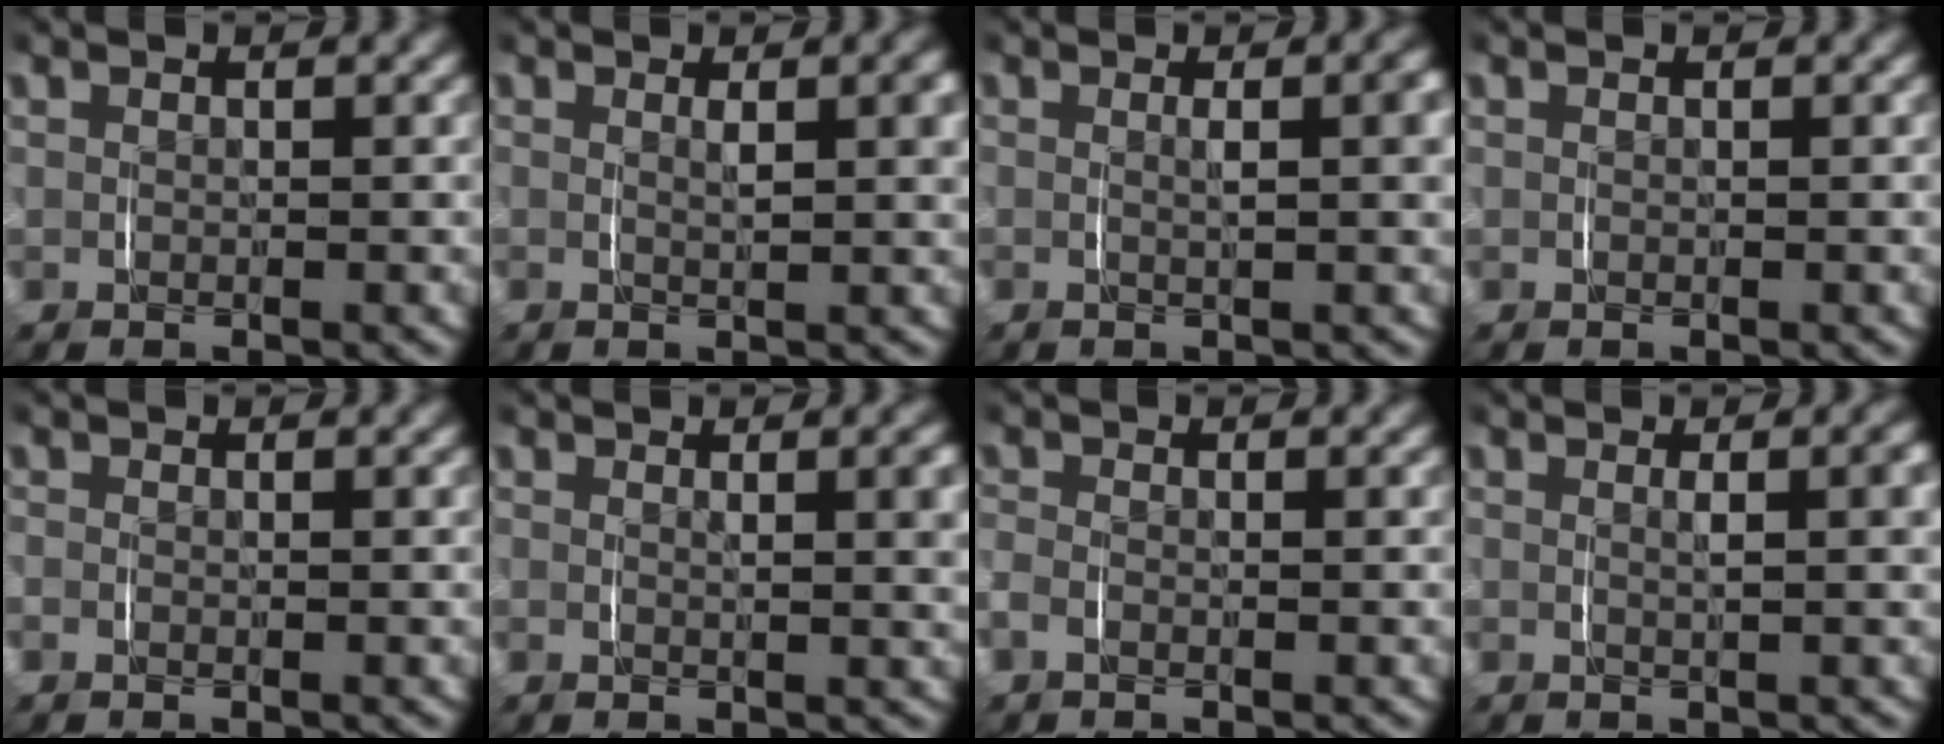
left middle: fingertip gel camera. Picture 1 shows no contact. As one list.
[{"total": 1.5, "force": [0.4, 0.0, 1.5], "torque": [-0.018, -0.004, 0.006]}, {"total": 1.9, "force": [0.1, 0.1, 1.9], "torque": [-0.022, 0.000, -0.001]}, {"total": 0.0}, {"total": 0.6, "force": [-0.6, 0.2, 0.1], "torque": [-0.008, -0.003, -0.012]}, {"total": 1.5, "force": [0.4, -0.1, 1.4], "torque": [-0.010, -0.002, 0.005]}, {"total": 1.5, "force": [-0.9, 0.9, 0.8], "torque": [-0.031, -0.006, -0.019]}, {"total": 1.5, "force": [0.1, 0.0, 1.5], "torque": [-0.019, 0.000, -0.001]}]